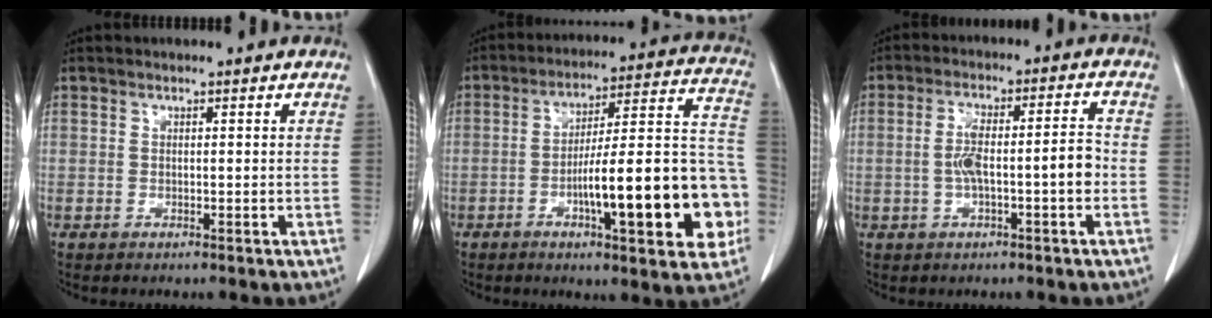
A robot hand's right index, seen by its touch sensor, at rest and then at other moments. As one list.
[{"total": 20.9, "force": [-6.0, 3.8, 19.7], "torque": [-0.223, 0.034, -0.078]}, {"total": 7.6, "force": [-1.4, 1.2, 7.4], "torque": [-0.135, 0.024, -0.021]}]